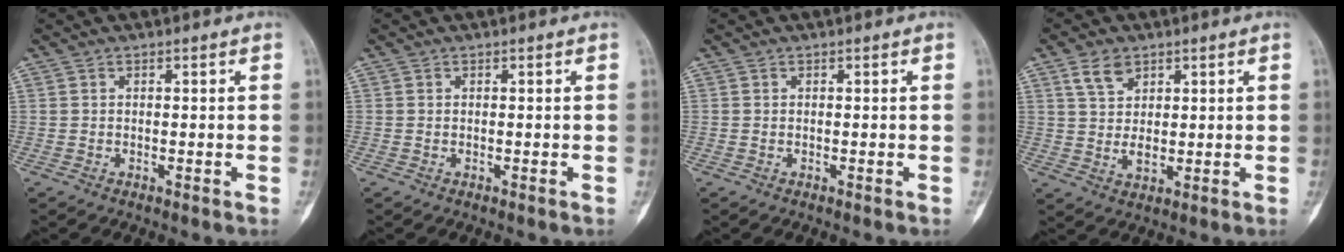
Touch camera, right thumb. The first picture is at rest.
{"total": 0.0}
{"total": 0.0}
{"total": 6.2, "force": [3.2, 4.1, 3.4], "torque": [-0.049, -0.021, 0.065]}